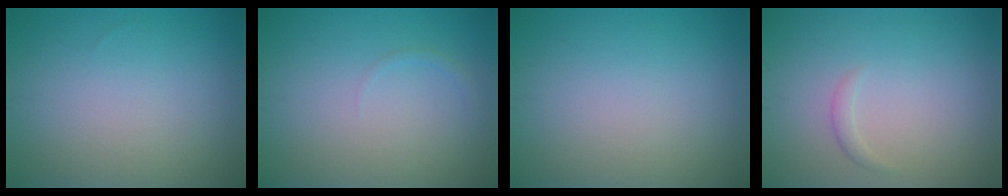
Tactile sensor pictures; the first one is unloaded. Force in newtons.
{"total": 0.5, "press": 0.5, "slide": 0.1}
{"total": 0.0}
{"total": 0.8, "press": 0.8, "slide": 0.1}